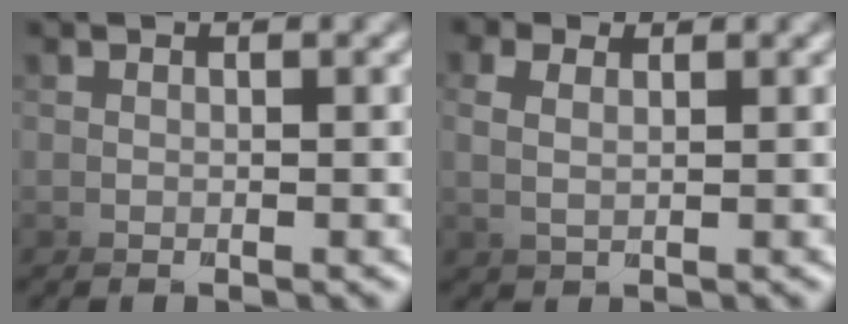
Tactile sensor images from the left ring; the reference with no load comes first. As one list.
[{"total": 2.7, "force": [0.0, -2.5, -1.0], "torque": [0.024, 0.011, -0.003]}]